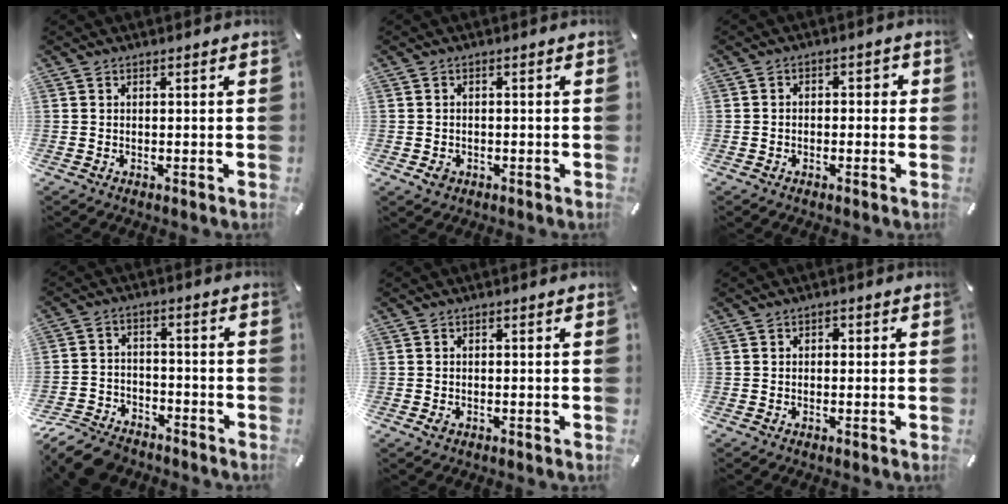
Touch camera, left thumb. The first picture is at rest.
{"total": 2.3, "force": [-1.0, 1.7, 1.1], "torque": [-0.019, 0.005, -0.020]}
{"total": 2.5, "force": [-1.6, 1.6, 1.1], "torque": [-0.020, 0.013, -0.033]}
{"total": 10.7, "force": [-8.8, 4.7, 3.9], "torque": [-0.073, 0.049, -0.170]}
{"total": 1.3, "force": [-0.5, 0.9, 0.8], "torque": [-0.014, 0.001, -0.010]}
{"total": 1.2, "force": [-0.3, 1.1, 0.5], "torque": [-0.012, 0.006, -0.008]}